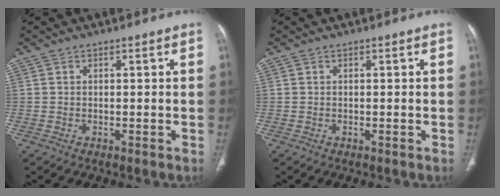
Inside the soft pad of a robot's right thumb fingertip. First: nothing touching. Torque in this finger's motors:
{"motor_torque": [-0.02, 0.03, -0.13, 0.29, 0.01]}